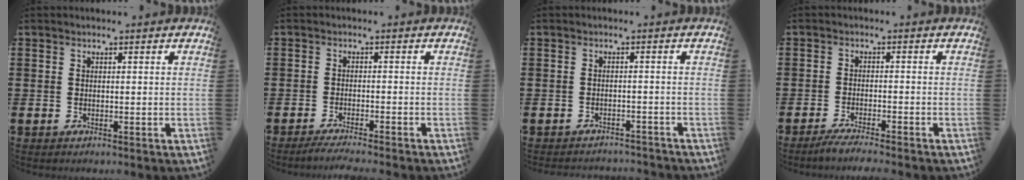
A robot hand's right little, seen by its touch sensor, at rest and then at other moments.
{"total": 1.9, "force": [-1.7, -0.2, 0.9], "torque": [-0.012, 0.003, -0.032]}
{"total": 1.2, "force": [-1.2, 0.0, 0.0], "torque": [-0.005, 0.002, -0.025]}
{"total": 2.6, "force": [-2.2, -0.1, 1.3], "torque": [-0.019, 0.001, -0.040]}